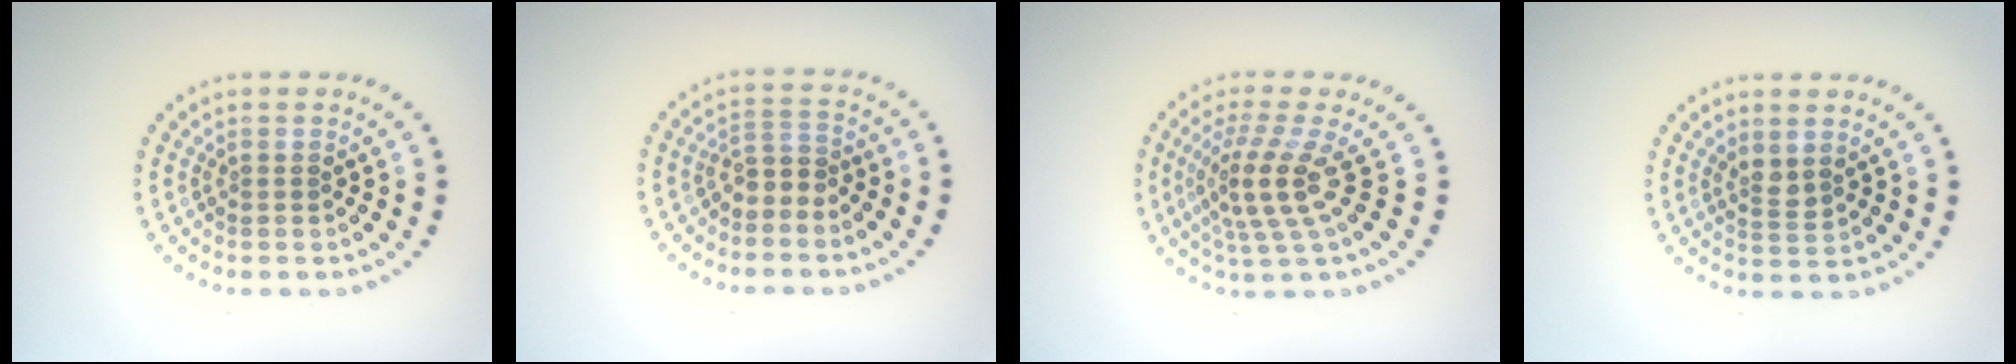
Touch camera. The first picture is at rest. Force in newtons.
{"total": 1.7, "press": 1.4, "slide": 1.0}
{"total": 4.1, "press": 2.8, "slide": 2.9}
{"total": 1.5, "press": 1.4, "slide": 0.7}